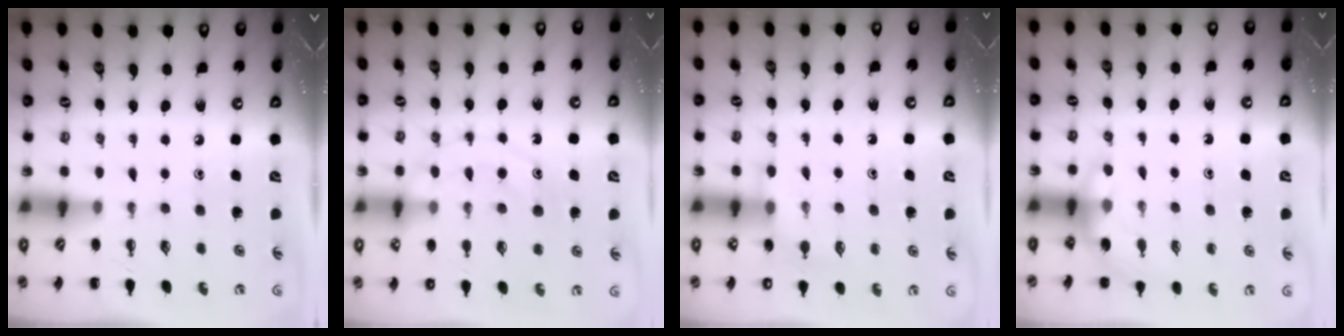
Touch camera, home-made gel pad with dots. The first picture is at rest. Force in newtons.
{"total": 11.8, "press": 11.7, "slide": 1.1}
{"total": 7.2, "press": 7.2, "slide": 0.4}
{"total": 5.6, "press": 5.4, "slide": 1.5}